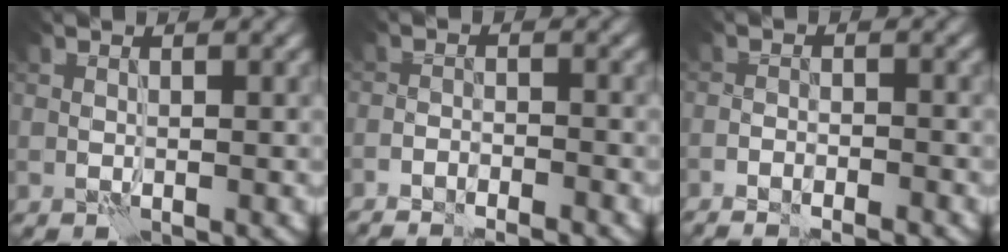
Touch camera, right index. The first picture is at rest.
{"total": 4.5, "force": [-4.3, 0.7, 1.1], "torque": [-0.015, 0.008, -0.063]}
{"total": 3.8, "force": [-3.5, 0.6, 1.4], "torque": [-0.018, 0.010, -0.052]}